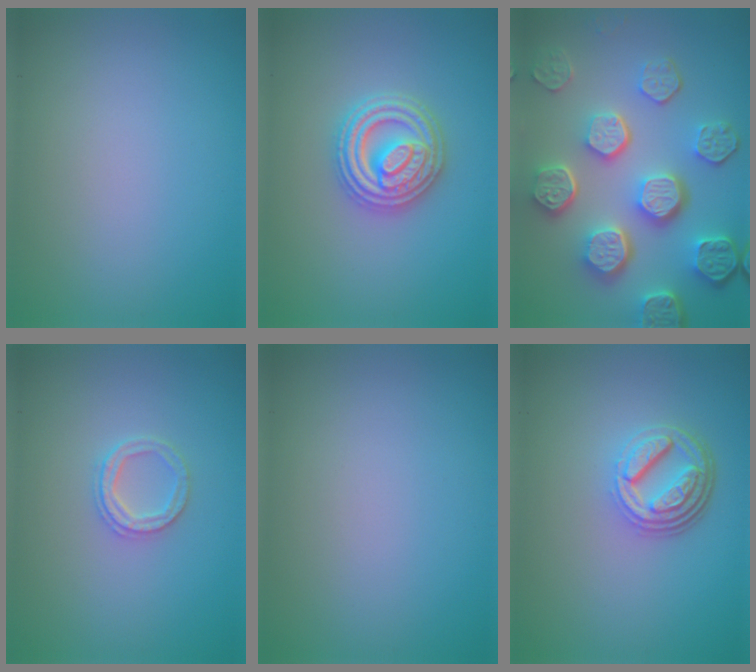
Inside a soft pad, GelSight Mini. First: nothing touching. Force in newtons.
{"total": 5.0, "press": 4.9, "slide": 0.6}
{"total": 8.5, "press": 6.2, "slide": 5.7}
{"total": 2.1, "press": 2.0, "slide": 0.4}
{"total": 0.0}
{"total": 4.6, "press": 3.4, "slide": 3.1}